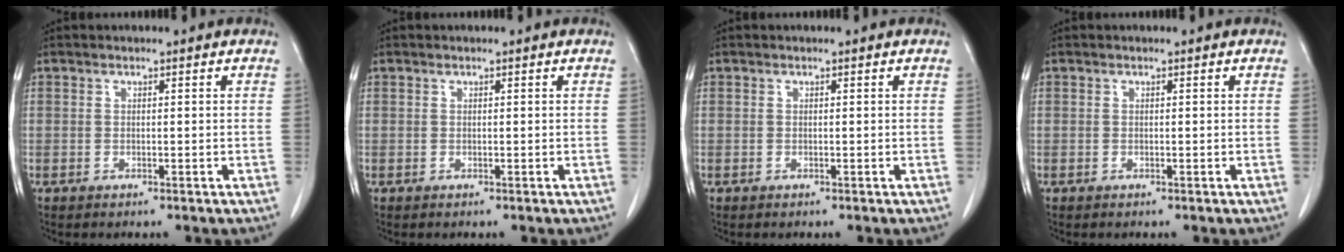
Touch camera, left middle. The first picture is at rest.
{"total": 0.0}
{"total": 0.0}
{"total": 0.0}